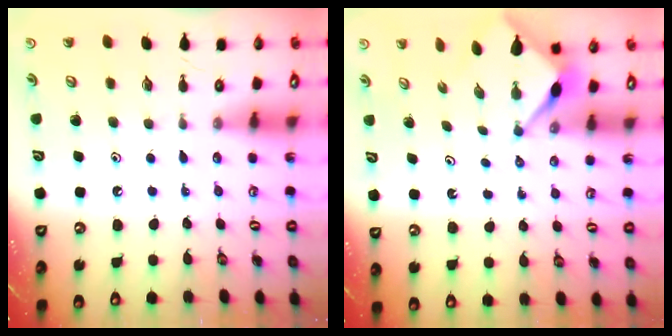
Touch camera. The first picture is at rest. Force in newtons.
{"total": 2.9, "press": 2.9, "slide": 0.3}